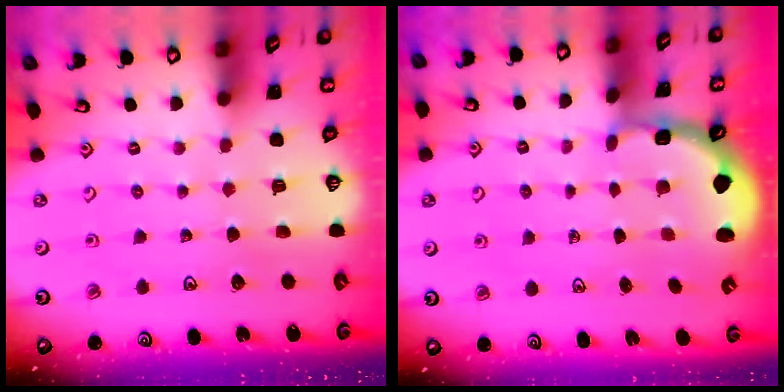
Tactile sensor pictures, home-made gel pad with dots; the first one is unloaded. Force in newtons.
{"total": 2.0, "press": 1.6, "slide": 1.2}